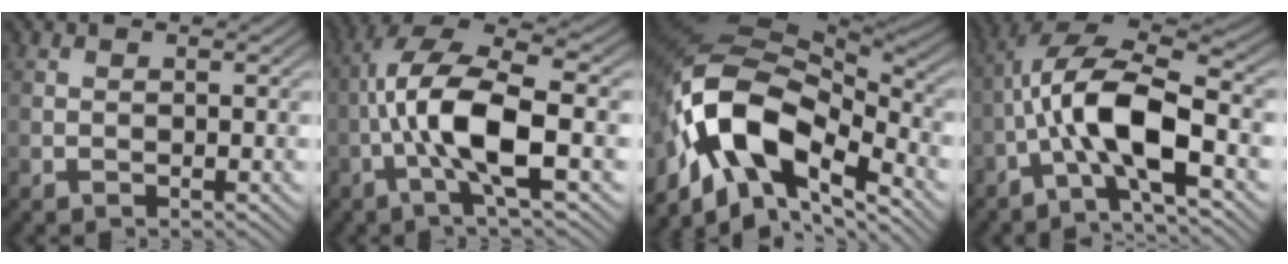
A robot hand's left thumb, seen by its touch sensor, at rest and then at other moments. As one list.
[{"total": 11.1, "force": [-2.3, 3.2, 10.3], "torque": [-0.208, 0.014, -0.053]}, {"total": 16.1, "force": [-6.5, 7.8, 12.5], "torque": [-0.244, -0.004, -0.133]}, {"total": 11.0, "force": [-3.3, 3.7, 9.8], "torque": [-0.196, 0.010, -0.071]}]